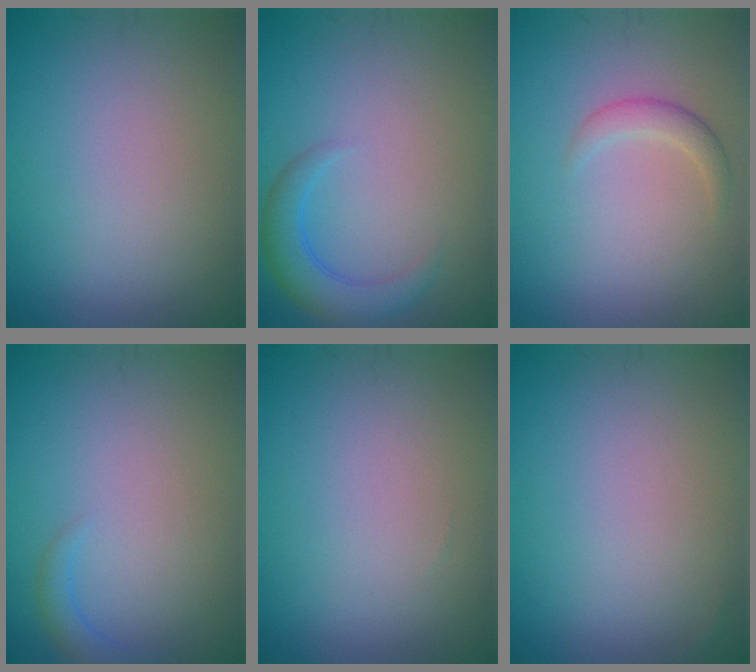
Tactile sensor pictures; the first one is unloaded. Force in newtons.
{"total": 3.4, "press": 3.3, "slide": 0.3}
{"total": 1.6, "press": 1.6, "slide": 0.1}
{"total": 1.3, "press": 1.3, "slide": 0.2}
{"total": 0.0}
{"total": 0.0}